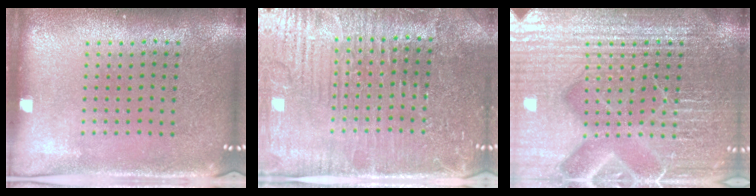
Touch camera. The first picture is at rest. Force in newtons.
{"total": 4.7, "press": 4.6, "slide": 1.3}
{"total": 7.1, "press": 7.1, "slide": 0.9}